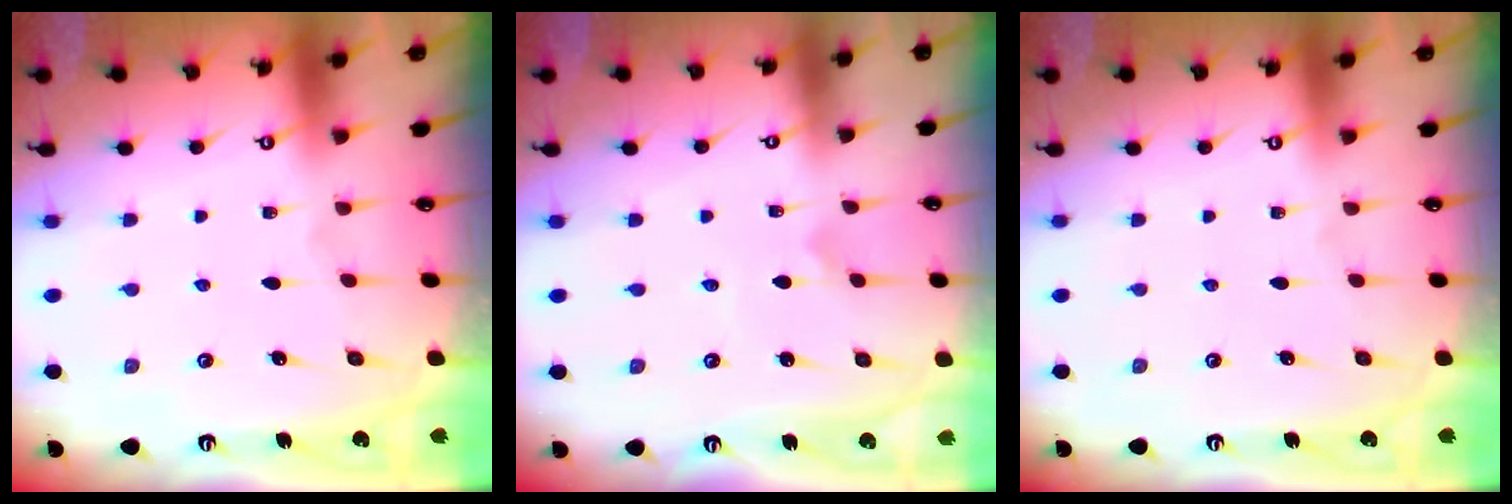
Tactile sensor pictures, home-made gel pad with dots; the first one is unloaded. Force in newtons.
{"total": 0.8, "press": 0.8, "slide": 0.0}
{"total": 0.0}